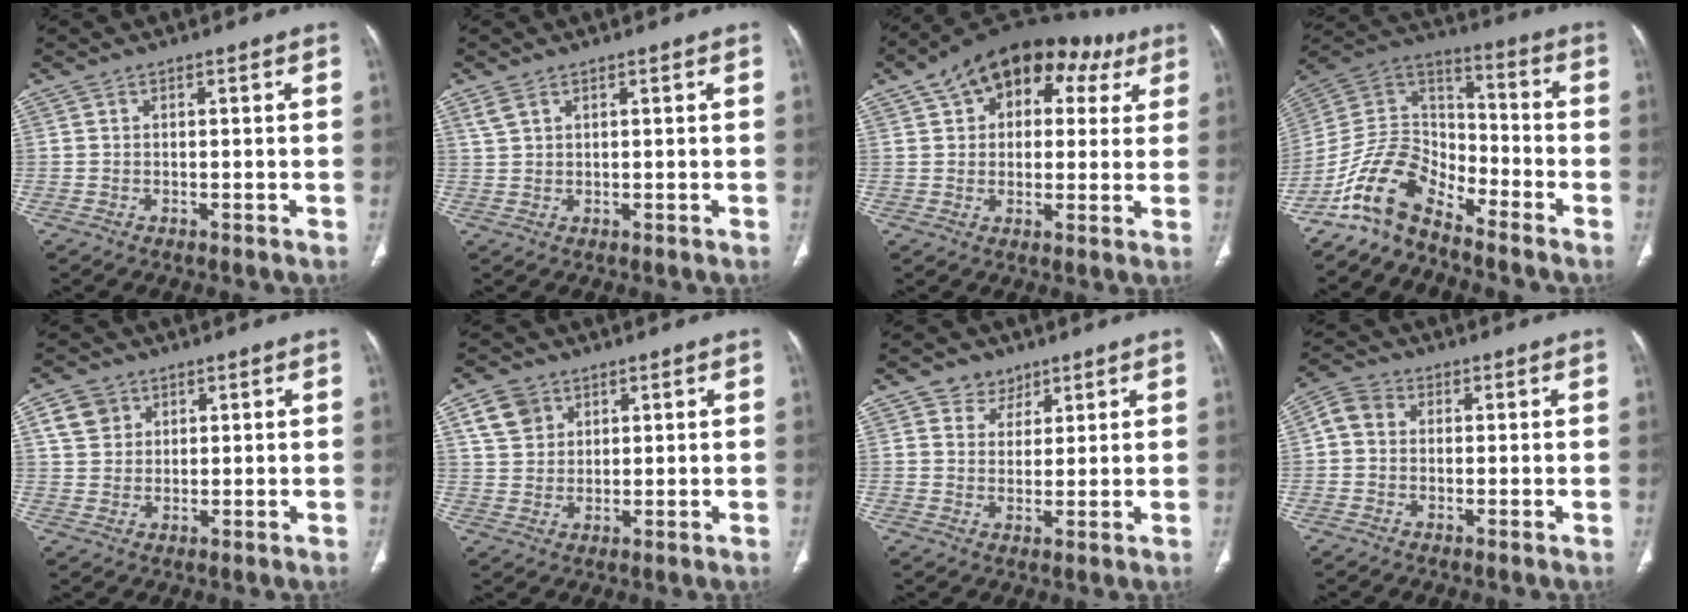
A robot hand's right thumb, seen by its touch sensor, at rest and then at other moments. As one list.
[{"total": 2.1, "force": [1.3, 1.0, 1.2], "torque": [-0.028, 0.005, 0.039]}, {"total": 18.9, "force": [8.4, 11.8, 12.2], "torque": [-0.132, 0.030, 0.117]}, {"total": 11.5, "force": [-9.2, 5.1, 4.7], "torque": [-0.079, 0.090, -0.189]}, {"total": 5.3, "force": [2.3, 4.5, 1.8], "torque": [-0.016, -0.003, 0.045]}, {"total": 6.3, "force": [3.0, 5.0, 2.4], "torque": [-0.026, -0.007, 0.061]}, {"total": 4.6, "force": [2.8, 3.5, 0.6], "torque": [0.013, -0.015, 0.045]}, {"total": 4.6, "force": [0.3, 3.9, 2.4], "torque": [-0.040, 0.015, -0.004]}]